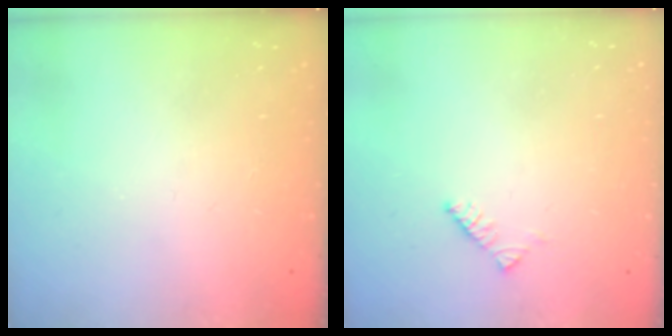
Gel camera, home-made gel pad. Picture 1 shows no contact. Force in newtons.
{"total": 2.9, "press": 2.9, "slide": 0.5}